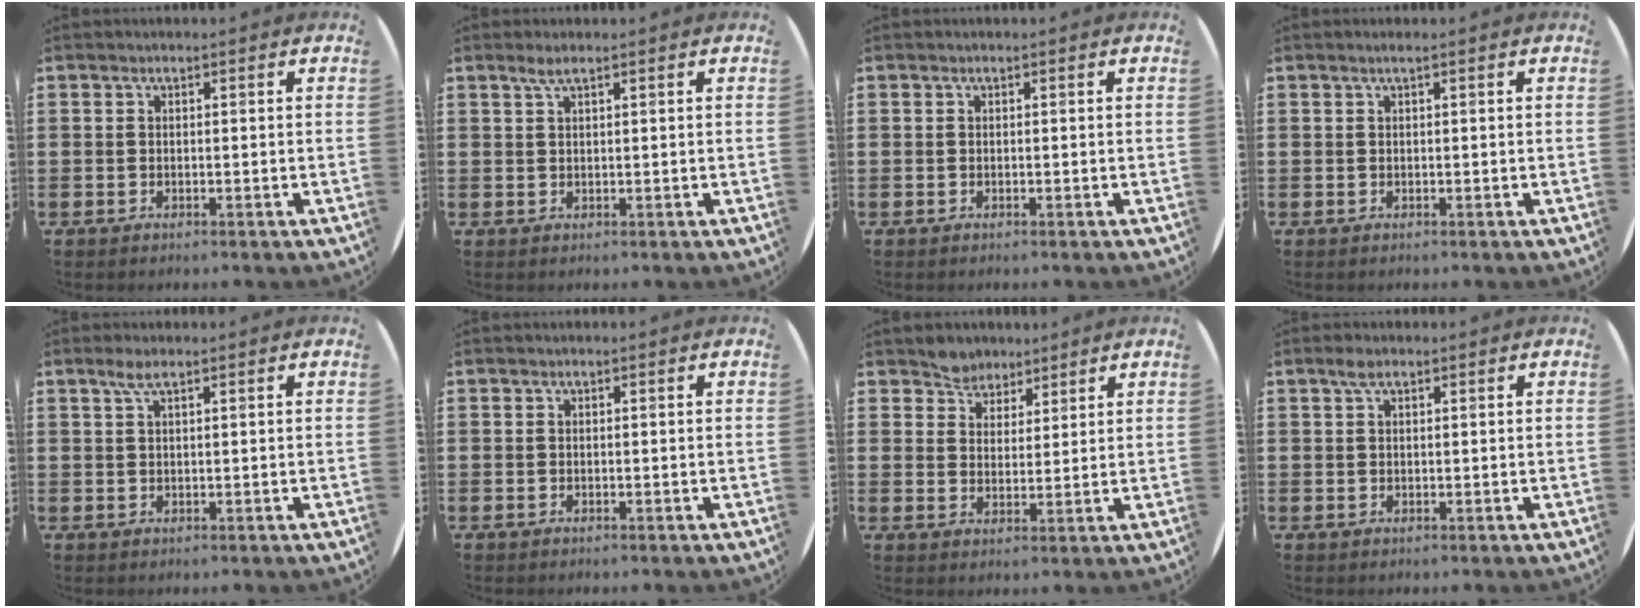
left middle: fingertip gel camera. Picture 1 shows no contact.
{"total": 1.6, "force": [1.0, 0.0, 1.2], "torque": [-0.025, 0.002, 0.018]}
{"total": 0.0}
{"total": 0.6, "force": [0.3, -0.1, 0.5], "torque": [-0.008, -0.001, 0.004]}
{"total": 2.2, "force": [1.3, 0.3, 1.8], "torque": [-0.038, 0.005, 0.021]}
{"total": 0.0}
{"total": 3.9, "force": [3.5, 1.6, -0.5], "torque": [-0.007, -0.004, 0.068]}
{"total": 1.7, "force": [1.0, 0.8, 1.1], "torque": [-0.016, 0.002, 0.015]}